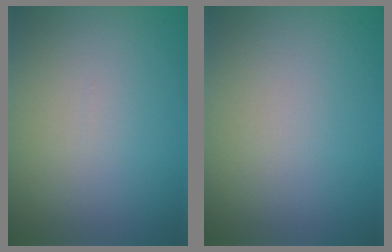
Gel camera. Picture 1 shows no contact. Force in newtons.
{"total": 0.0}